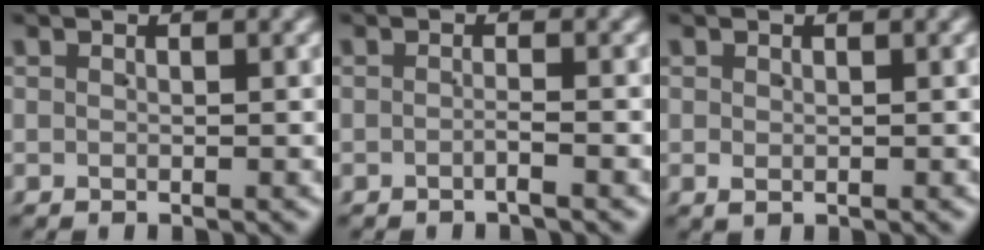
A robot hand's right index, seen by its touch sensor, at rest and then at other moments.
{"total": 0.9, "force": [-0.8, -0.2, 0.5], "torque": [-0.007, 0.003, -0.019]}
{"total": 0.6, "force": [-0.2, 0.3, 0.5], "torque": [-0.013, -0.007, 0.004]}